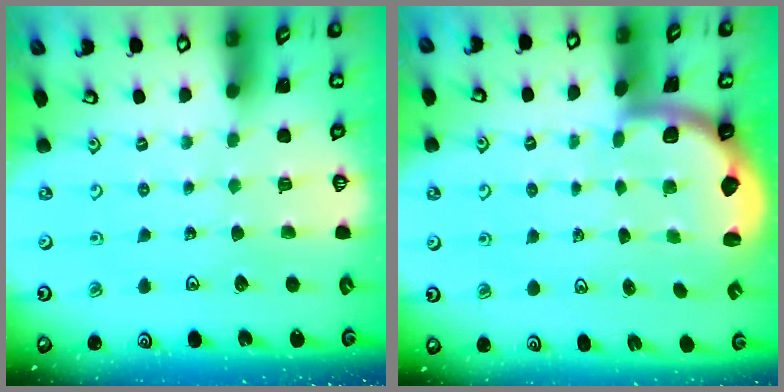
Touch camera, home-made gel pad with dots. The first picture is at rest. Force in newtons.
{"total": 2.0, "press": 1.9, "slide": 0.5}